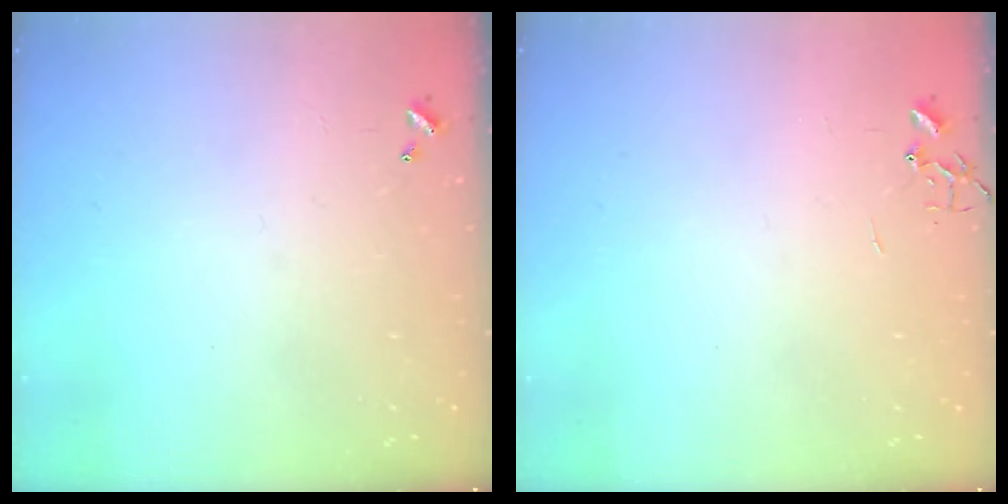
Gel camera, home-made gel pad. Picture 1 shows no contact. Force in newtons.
{"total": 0.0}